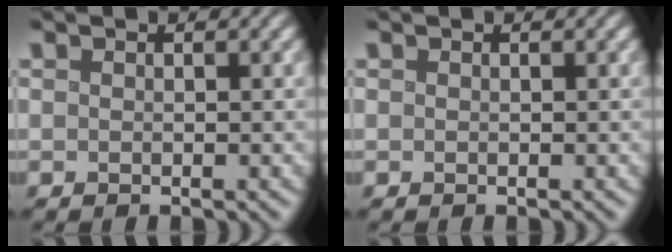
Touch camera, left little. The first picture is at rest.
{"total": 0.0}